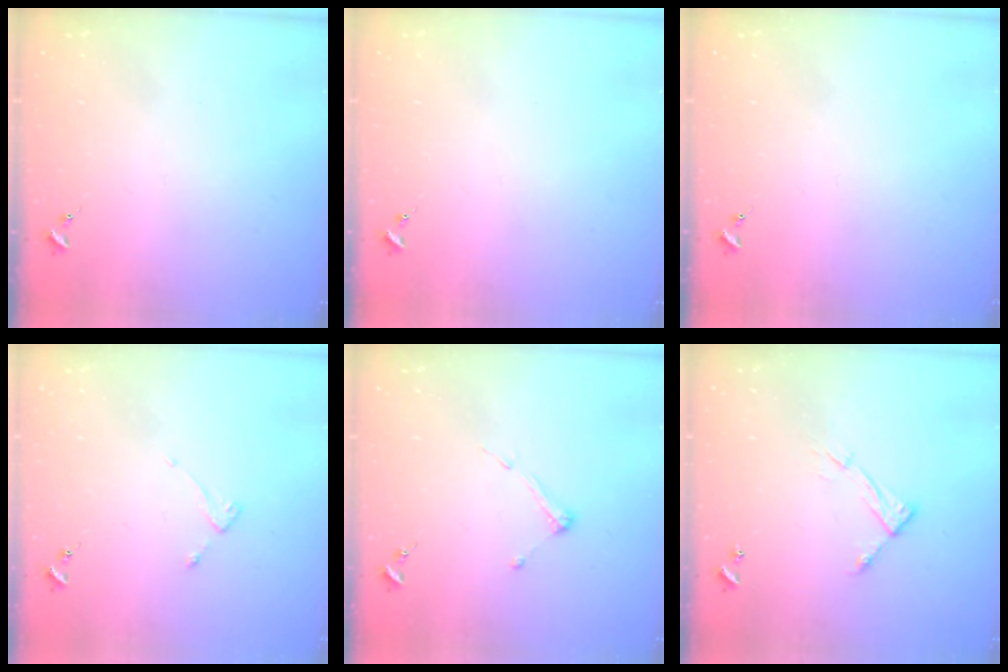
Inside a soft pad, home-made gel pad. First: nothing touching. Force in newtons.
{"total": 0.0}
{"total": 0.0}
{"total": 2.2, "press": 2.1, "slide": 0.4}
{"total": 4.4, "press": 4.3, "slide": 0.5}
{"total": 8.1, "press": 8.1, "slide": 0.6}